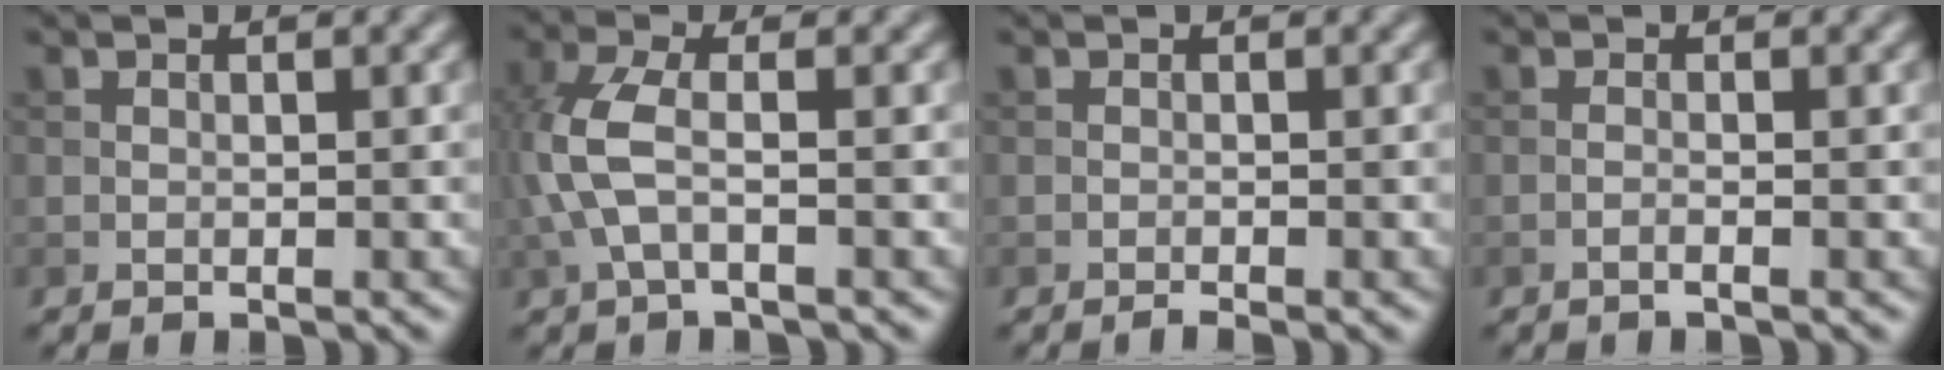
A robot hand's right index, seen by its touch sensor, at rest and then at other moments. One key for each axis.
{"total": 4.2, "fx": -0.4, "fy": 1.7, "fz": 3.9, "tx": -0.106, "ty": 0.009, "tz": -0.016}
{"total": 0.8, "fx": -0.6, "fy": 0.0, "fz": 0.5, "tx": -0.008, "ty": -0.001, "tz": -0.013}
{"total": 1.0, "fx": -0.5, "fy": 0.3, "fz": 0.8, "tx": -0.011, "ty": 0.000, "tz": -0.015}